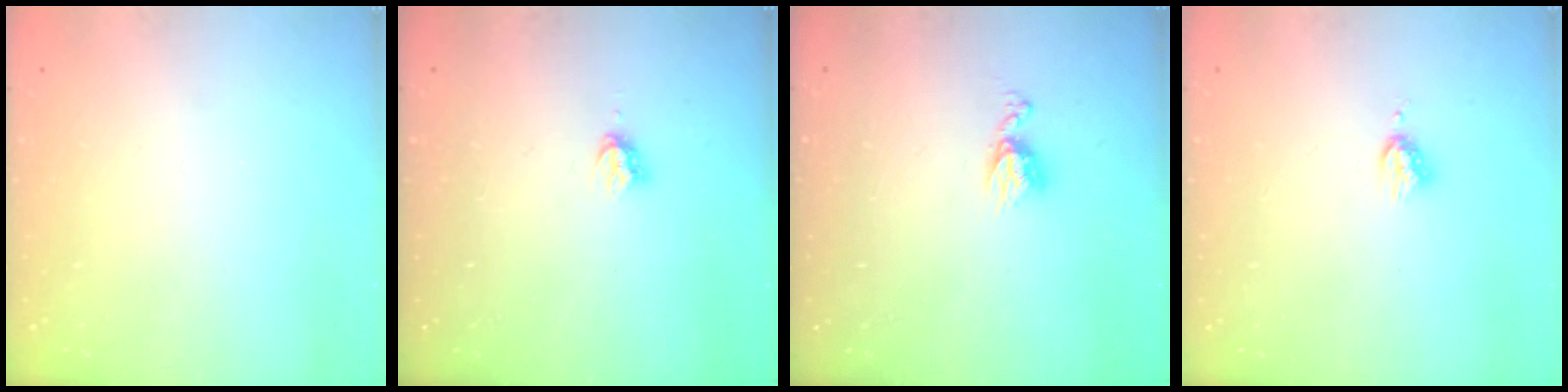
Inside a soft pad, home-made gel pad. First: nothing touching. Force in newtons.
{"total": 3.2, "press": 3.1, "slide": 0.5}
{"total": 6.4, "press": 6.4, "slide": 0.5}
{"total": 4.2, "press": 4.2, "slide": 0.6}